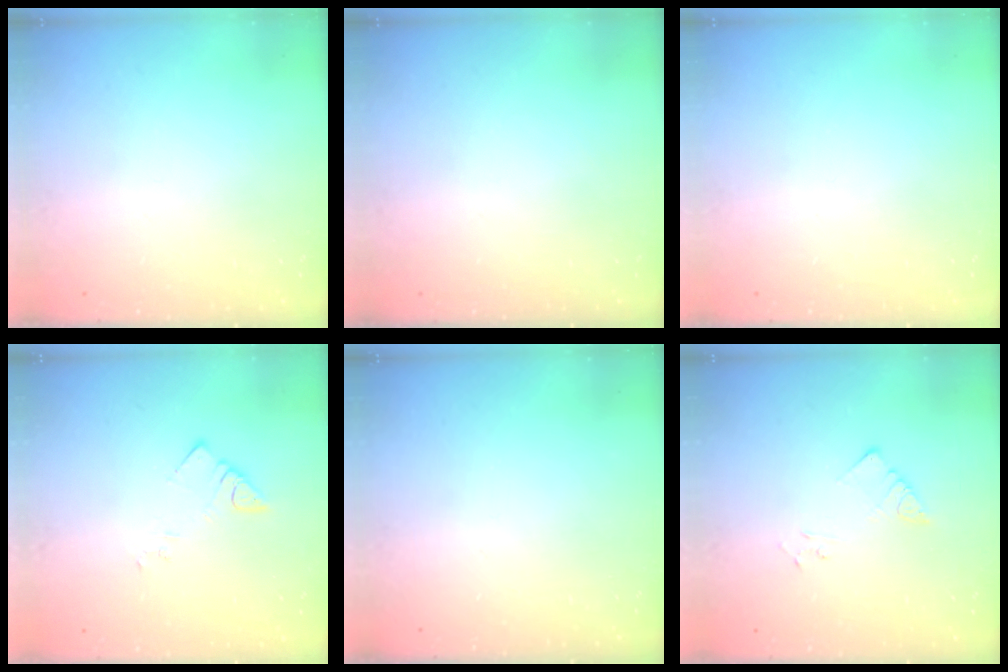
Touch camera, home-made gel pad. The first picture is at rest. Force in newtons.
{"total": 0.0}
{"total": 0.0}
{"total": 3.7, "press": 3.7, "slide": 0.4}
{"total": 0.0}
{"total": 2.2, "press": 2.2, "slide": 0.2}